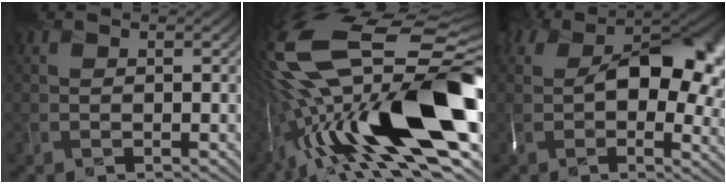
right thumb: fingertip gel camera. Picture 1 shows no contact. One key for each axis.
{"total": 22.1, "fx": -5.4, "fy": 8.0, "fz": 19.8, "tx": -0.373, "ty": -0.035, "tz": -0.097}
{"total": 16.5, "fx": 2.9, "fy": 10.8, "fz": 12.2, "tx": -0.151, "ty": -0.006, "tz": 0.060}